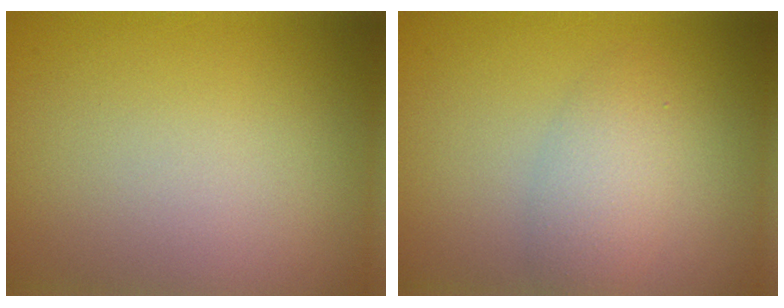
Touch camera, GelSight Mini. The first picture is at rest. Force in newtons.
{"total": 1.9, "press": 1.9, "slide": 0.1}